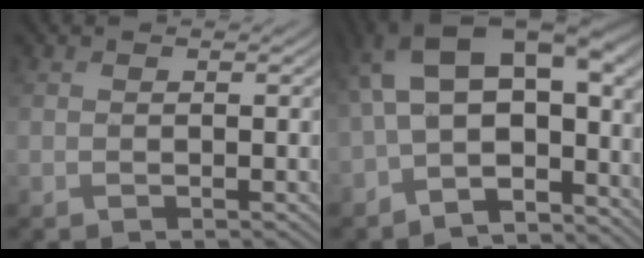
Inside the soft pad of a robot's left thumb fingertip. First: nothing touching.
{"total": 13.0, "force": [-2.4, 7.2, 10.5], "torque": [-0.182, 0.000, -0.044]}